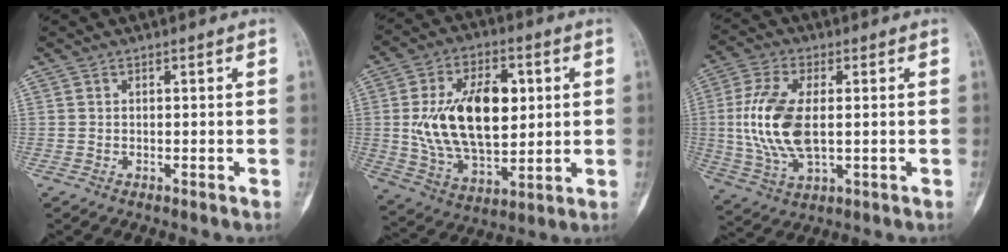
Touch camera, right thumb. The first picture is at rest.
{"total": 20.0, "force": [2.7, 11.8, 15.9], "torque": [-0.243, -0.008, 0.057]}
{"total": 13.7, "force": [0.6, 7.1, 11.7], "torque": [-0.248, -0.002, 0.014]}